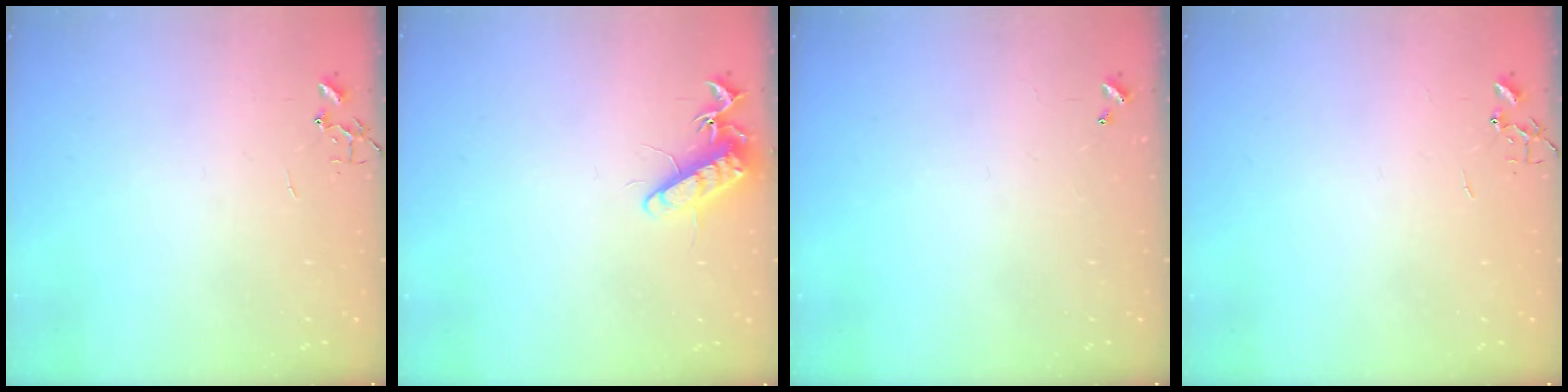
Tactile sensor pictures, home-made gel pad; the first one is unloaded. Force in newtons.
{"total": 11.9, "press": 11.8, "slide": 1.3}
{"total": 0.0}
{"total": 0.0}